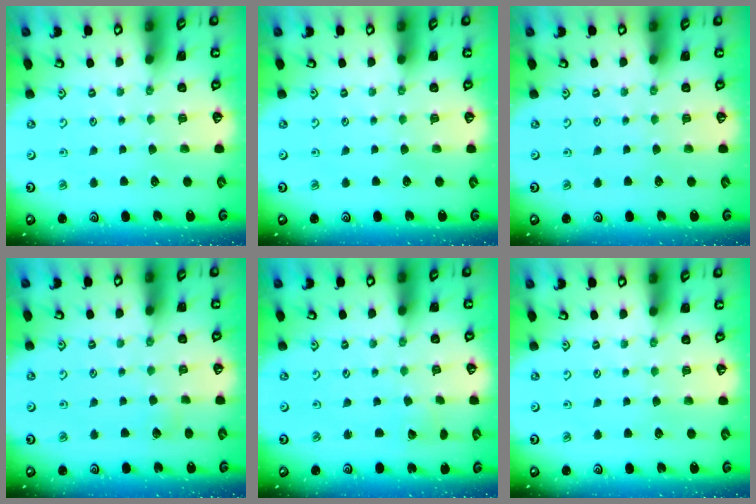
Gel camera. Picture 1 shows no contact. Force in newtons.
{"total": 0.0}
{"total": 0.0}
{"total": 2.9, "press": 2.9, "slide": 0.4}
{"total": 2.2, "press": 2.2, "slide": 0.2}
{"total": 0.0}